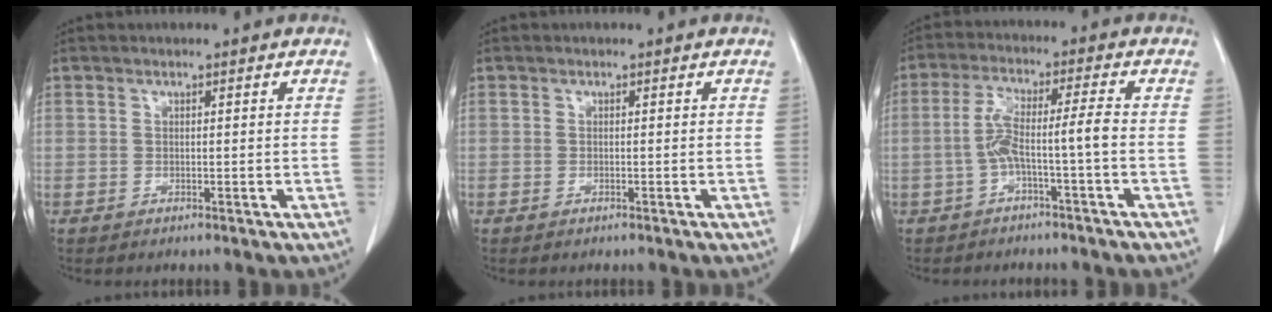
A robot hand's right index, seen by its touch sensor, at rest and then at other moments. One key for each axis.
{"total": 0.0}
{"total": 5.9, "fx": -1.8, "fy": -0.3, "fz": 5.6, "tx": -0.114, "ty": 0.022, "tz": -0.029}